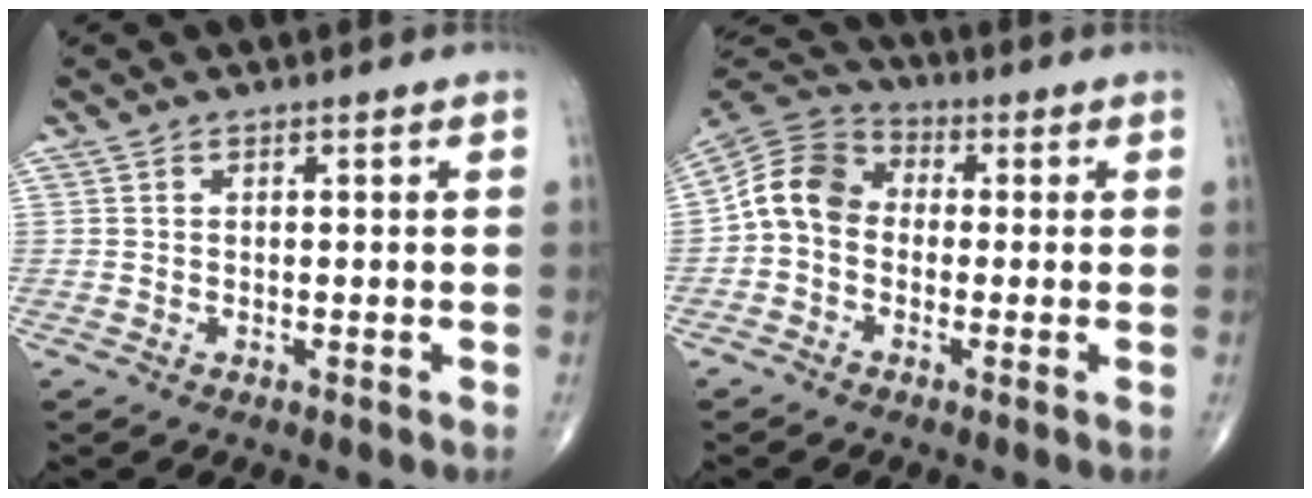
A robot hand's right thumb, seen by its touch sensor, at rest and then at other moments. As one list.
[{"total": 8.9, "force": [-0.9, 7.1, 5.4], "torque": [-0.091, 0.029, -0.035]}]